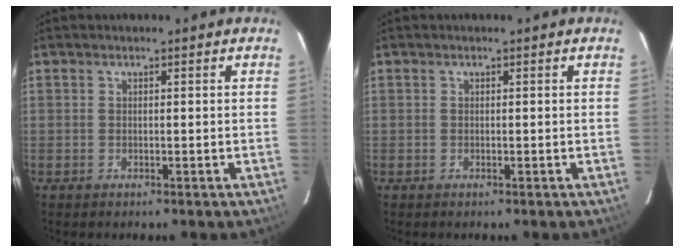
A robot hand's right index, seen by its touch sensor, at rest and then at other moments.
{"total": 0.0}